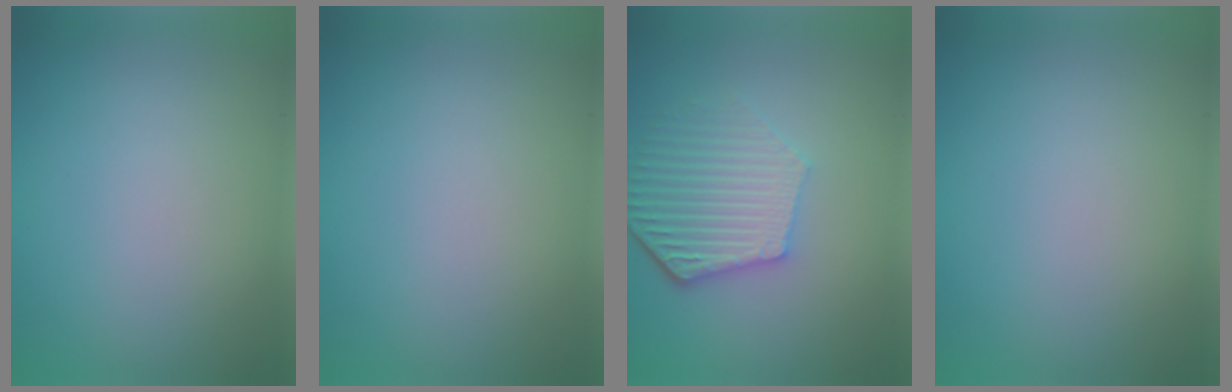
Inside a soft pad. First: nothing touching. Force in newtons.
{"total": 0.0}
{"total": 5.3, "press": 4.2, "slide": 3.3}
{"total": 0.0}